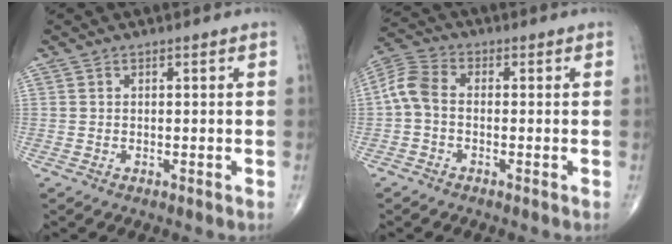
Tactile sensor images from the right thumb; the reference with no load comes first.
{"total": 6.0, "force": [-0.7, 4.0, 4.5], "torque": [-0.093, 0.018, -0.029]}